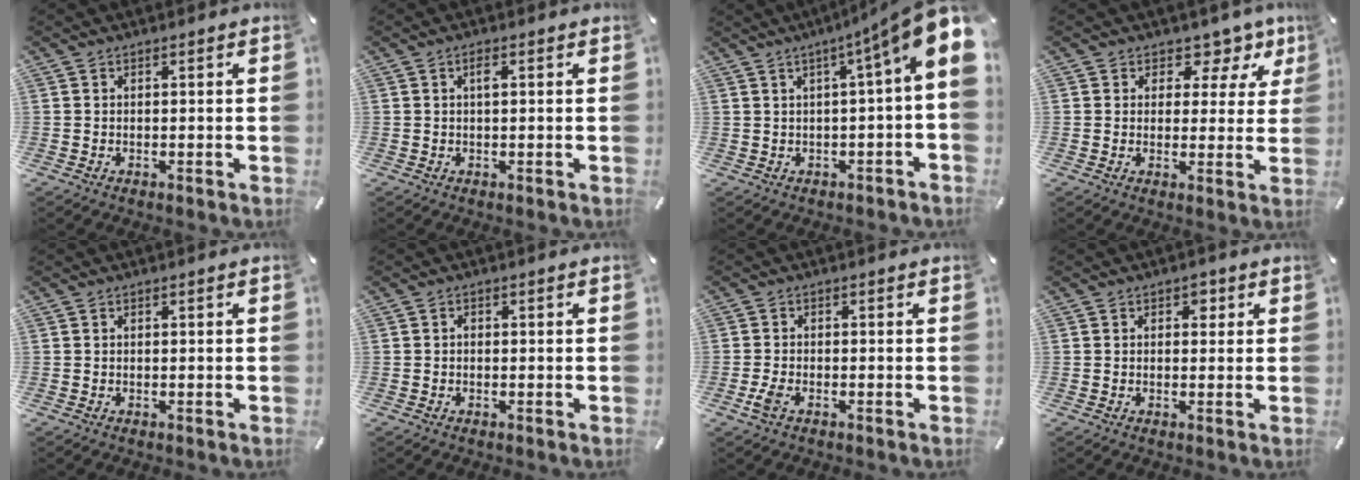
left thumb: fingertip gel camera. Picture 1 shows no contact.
{"total": 1.8, "force": [0.5, 0.5, 1.6], "torque": [-0.033, 0.003, 0.006]}
{"total": 11.2, "force": [3.9, 1.5, 10.4], "torque": [-0.144, -0.044, 0.058]}
{"total": 7.6, "force": [4.9, 4.8, 3.2], "torque": [-0.042, -0.036, 0.082]}
{"total": 0.0}
{"total": 0.7, "force": [-0.1, 0.5, 0.5], "torque": [-0.010, 0.001, -0.004]}
{"total": 2.8, "force": [-1.4, 1.3, 2.0], "torque": [-0.053, -0.001, -0.030]}
{"total": 2.2, "force": [0.8, 1.7, 1.2], "torque": [-0.003, -0.003, 0.005]}